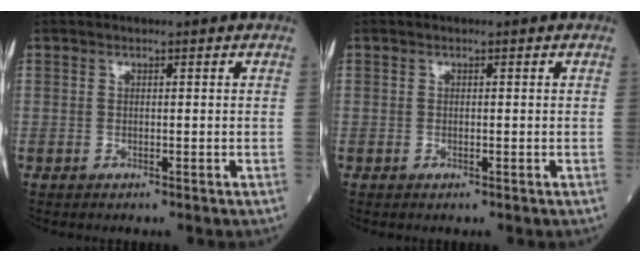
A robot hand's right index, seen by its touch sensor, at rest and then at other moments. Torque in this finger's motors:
{"motor_torque": [0.11, 0.07, 0.01, 0.01]}